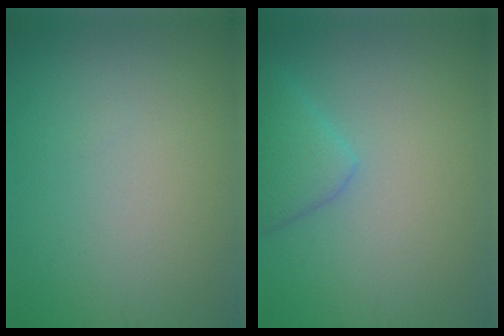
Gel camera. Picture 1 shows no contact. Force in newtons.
{"total": 2.8, "press": 2.8, "slide": 0.2}